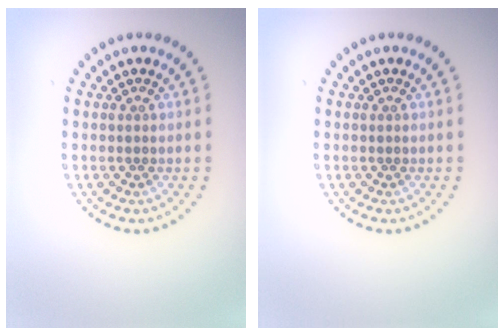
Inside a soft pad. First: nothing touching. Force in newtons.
{"total": 0.0}